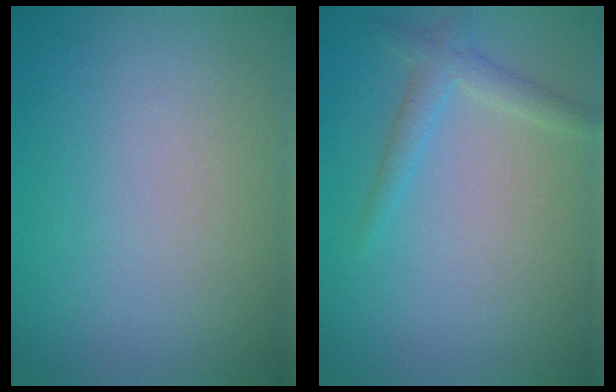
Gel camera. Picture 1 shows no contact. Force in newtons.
{"total": 2.0, "press": 2.0, "slide": 0.1}